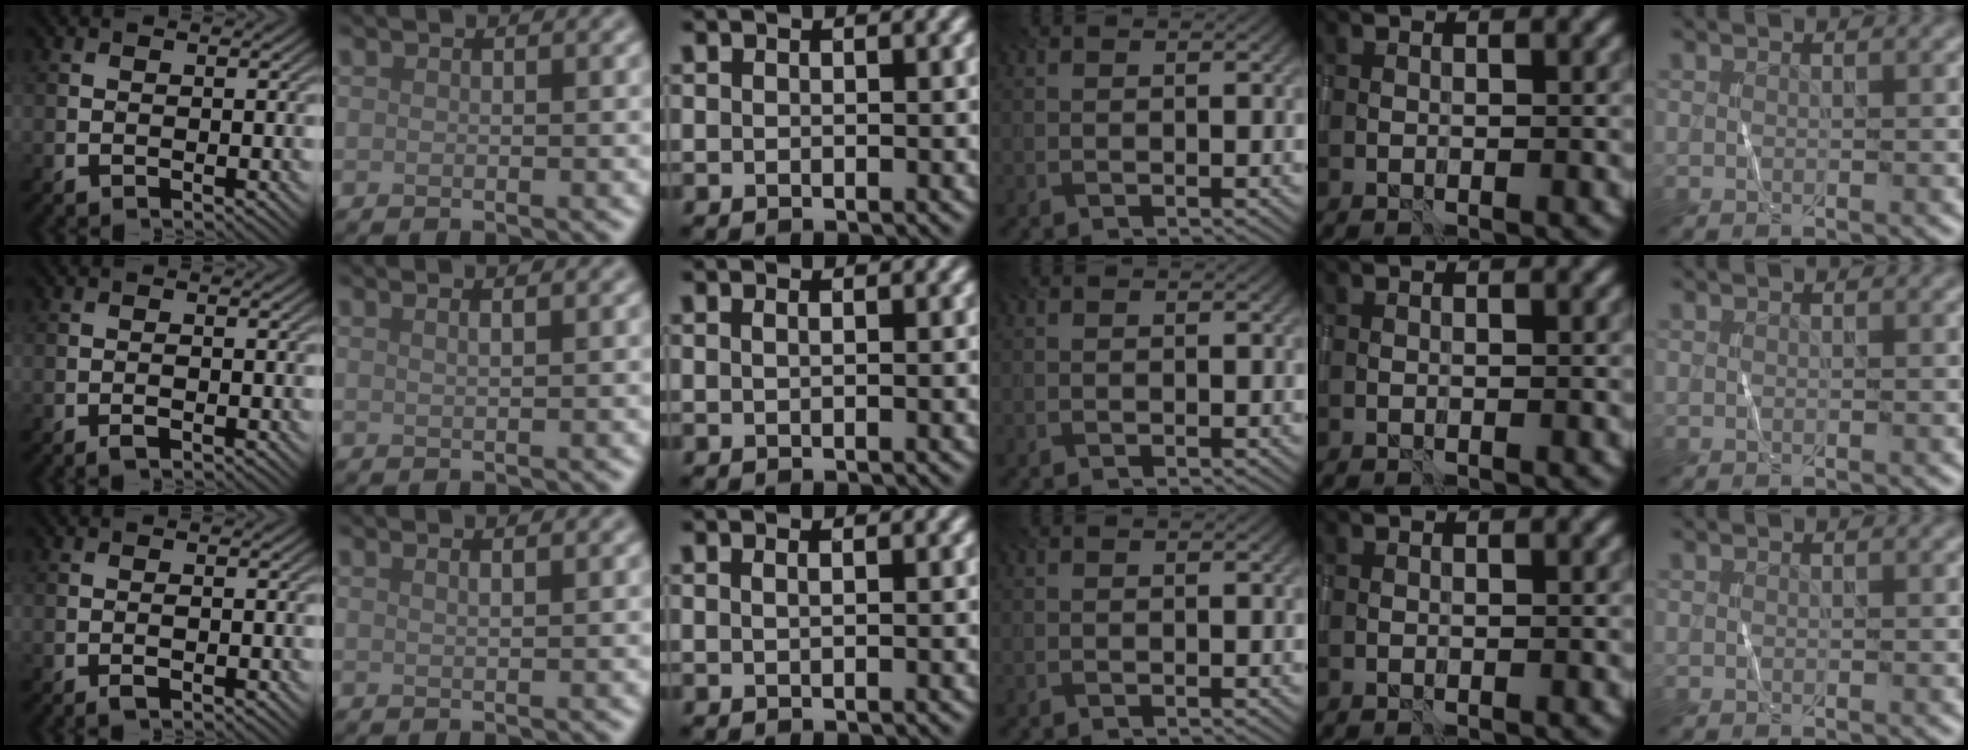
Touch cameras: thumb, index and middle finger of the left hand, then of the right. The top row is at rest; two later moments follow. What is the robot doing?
{"motion": "wrap", "object": "sponge"}